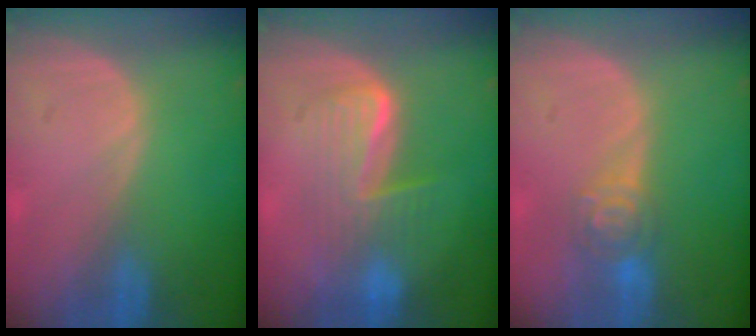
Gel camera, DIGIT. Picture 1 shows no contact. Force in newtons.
{"total": 6.6, "press": 6.5, "slide": 0.8}
{"total": 4.7, "press": 4.2, "slide": 2.2}